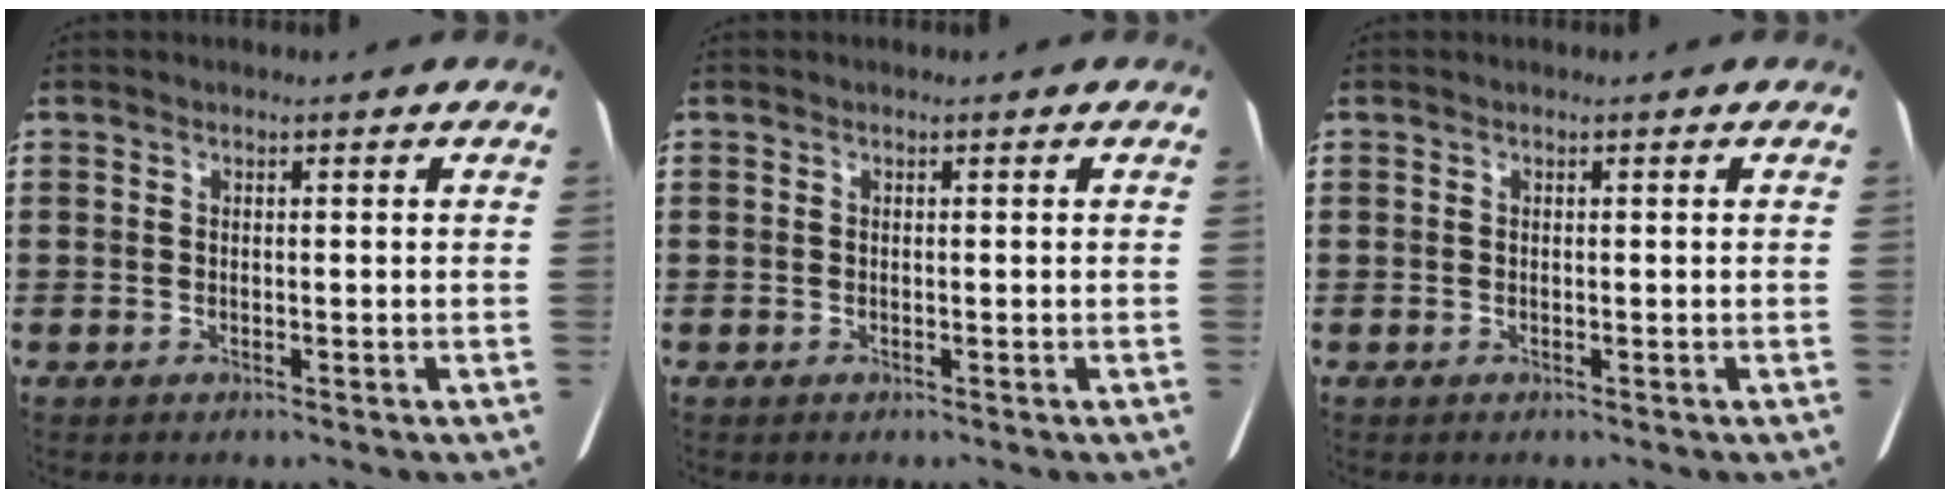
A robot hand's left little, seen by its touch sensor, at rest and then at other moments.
{"total": 0.0}
{"total": 0.0}